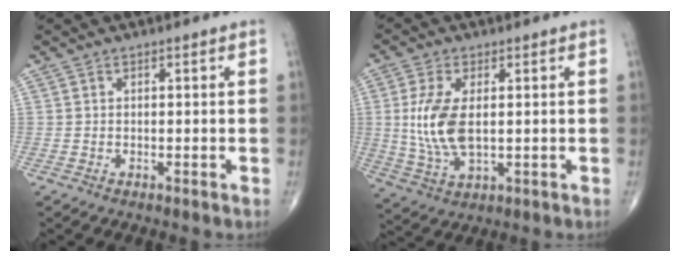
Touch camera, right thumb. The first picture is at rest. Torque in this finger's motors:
{"motor_torque": [-0.04, 0.47, 0.78, 0.11, 0.28]}